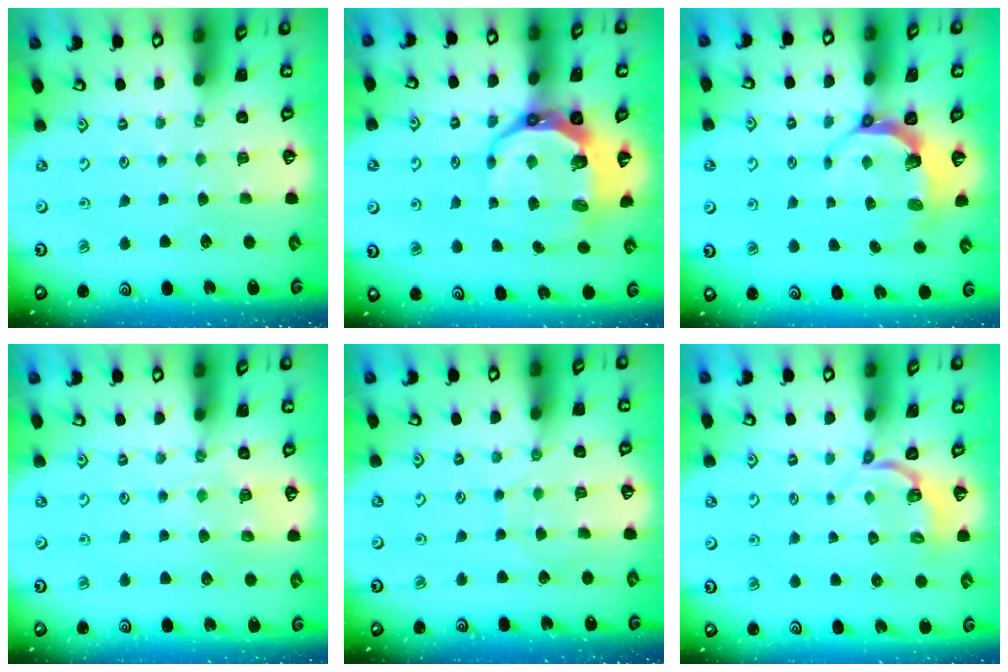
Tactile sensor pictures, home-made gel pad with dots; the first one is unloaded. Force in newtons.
{"total": 11.3, "press": 10.3, "slide": 4.5}
{"total": 7.0, "press": 5.8, "slide": 3.9}
{"total": 4.7, "press": 4.6, "slide": 0.5}
{"total": 3.1, "press": 3.1, "slide": 0.4}
{"total": 3.6, "press": 2.6, "slide": 2.4}